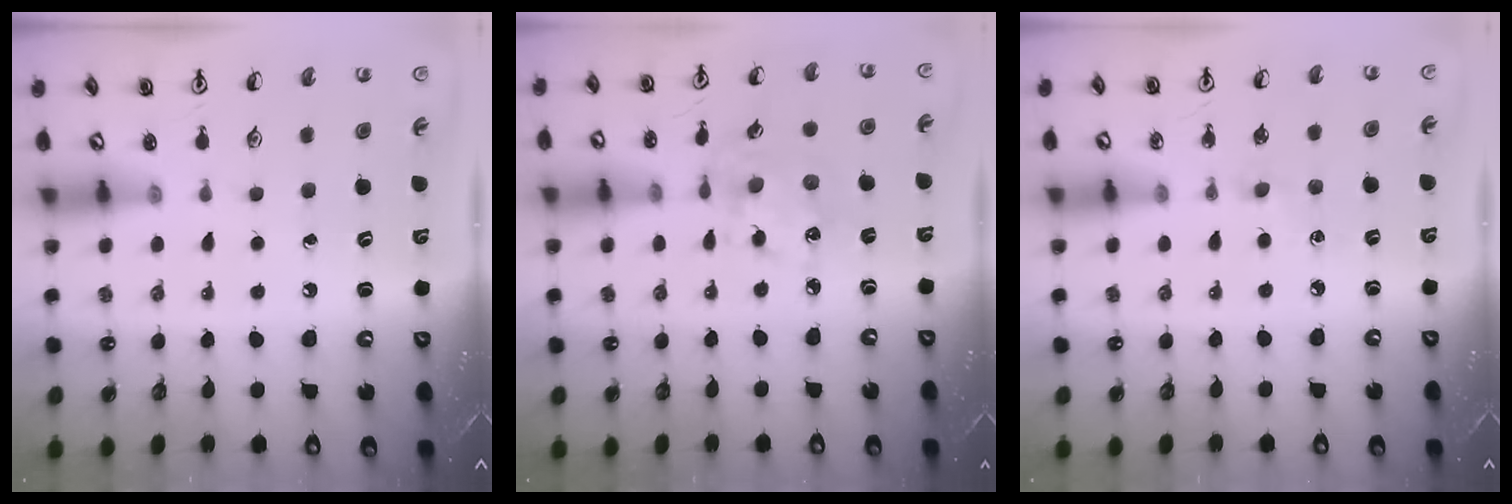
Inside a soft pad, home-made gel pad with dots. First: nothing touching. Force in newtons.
{"total": 7.1, "press": 7.1, "slide": 0.6}
{"total": 3.1, "press": 3.1, "slide": 0.5}